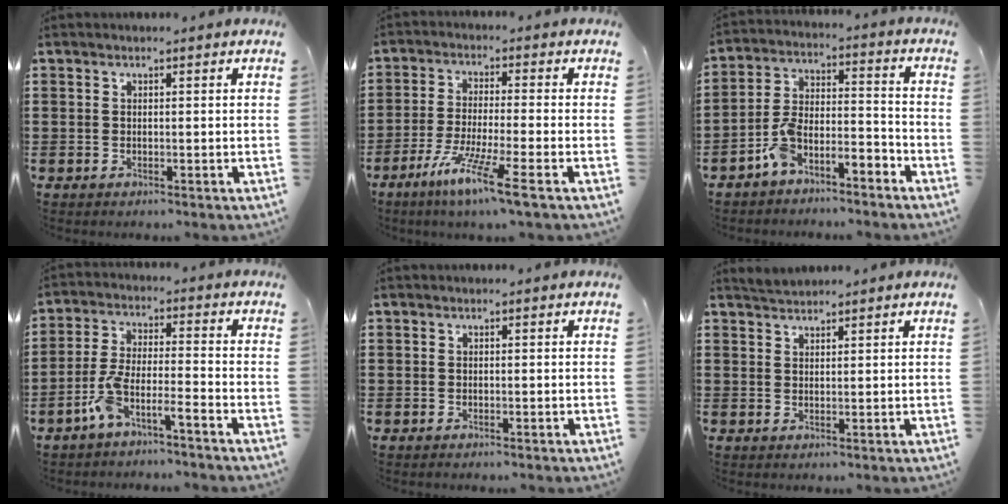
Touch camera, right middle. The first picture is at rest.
{"total": 7.7, "force": [-5.3, -0.2, 5.7], "torque": [-0.117, -0.015, -0.102]}
{"total": 5.8, "force": [-5.3, 1.1, 1.9], "torque": [-0.047, 0.003, -0.112]}
{"total": 5.8, "force": [-4.5, 0.3, 3.6], "torque": [-0.089, -0.009, -0.093]}
{"total": 0.0}
{"total": 1.9, "force": [1.9, 0.2, 0.1], "torque": [-0.008, 0.004, 0.038]}